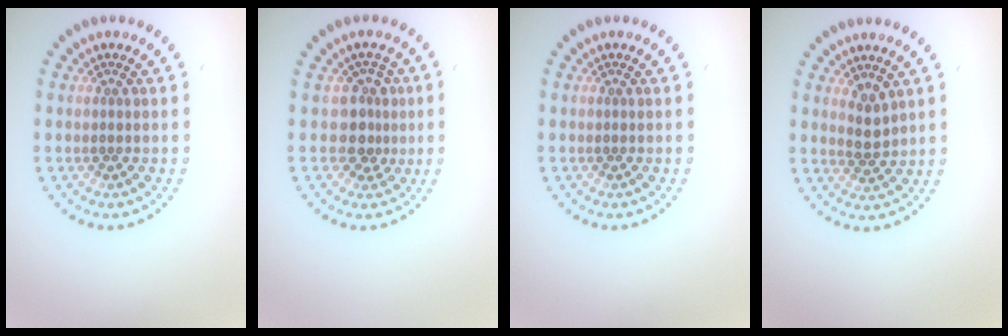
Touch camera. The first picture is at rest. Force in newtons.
{"total": 2.5, "press": 1.8, "slide": 1.8}
{"total": 0.0}
{"total": 1.9, "press": 1.6, "slide": 0.9}